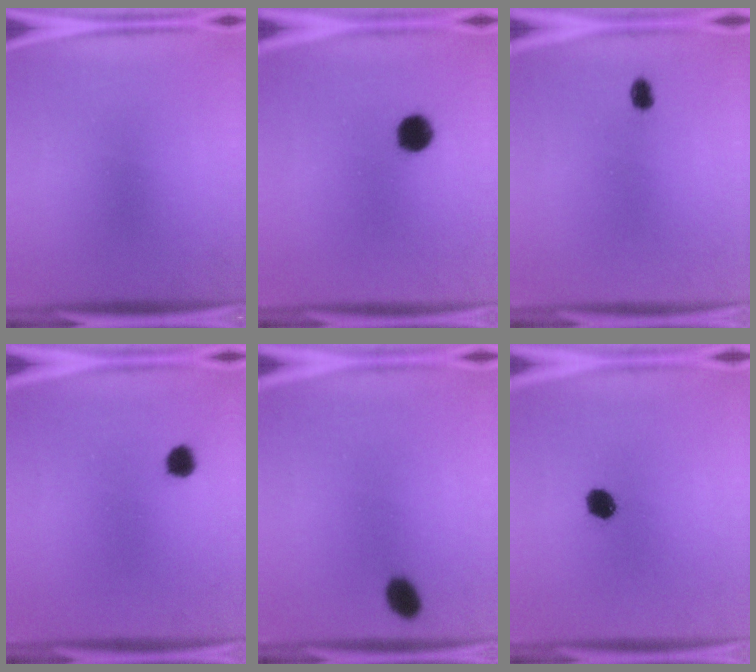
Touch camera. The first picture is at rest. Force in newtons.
{"total": 5.3}
{"total": 1.9}
{"total": 2.5}
{"total": 4.4}
{"total": 4.3}